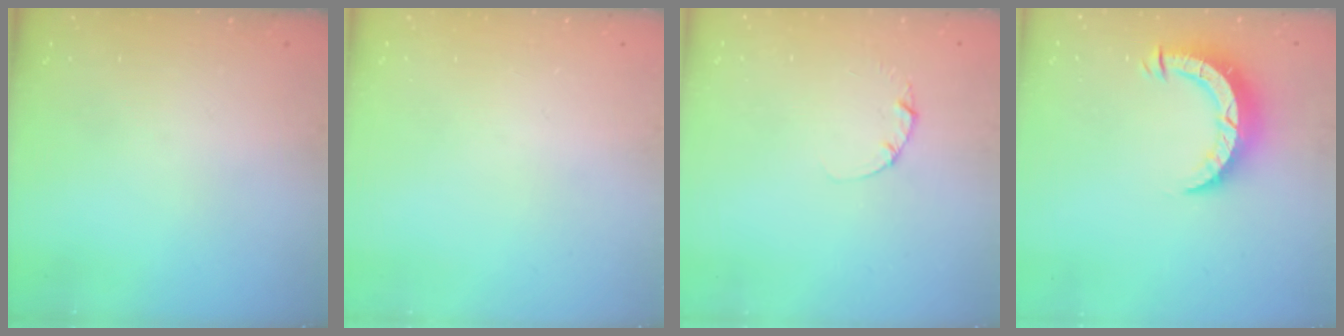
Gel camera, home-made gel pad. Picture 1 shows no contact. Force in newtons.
{"total": 0.0}
{"total": 1.3, "press": 1.3, "slide": 0.2}
{"total": 7.9, "press": 7.8, "slide": 0.6}